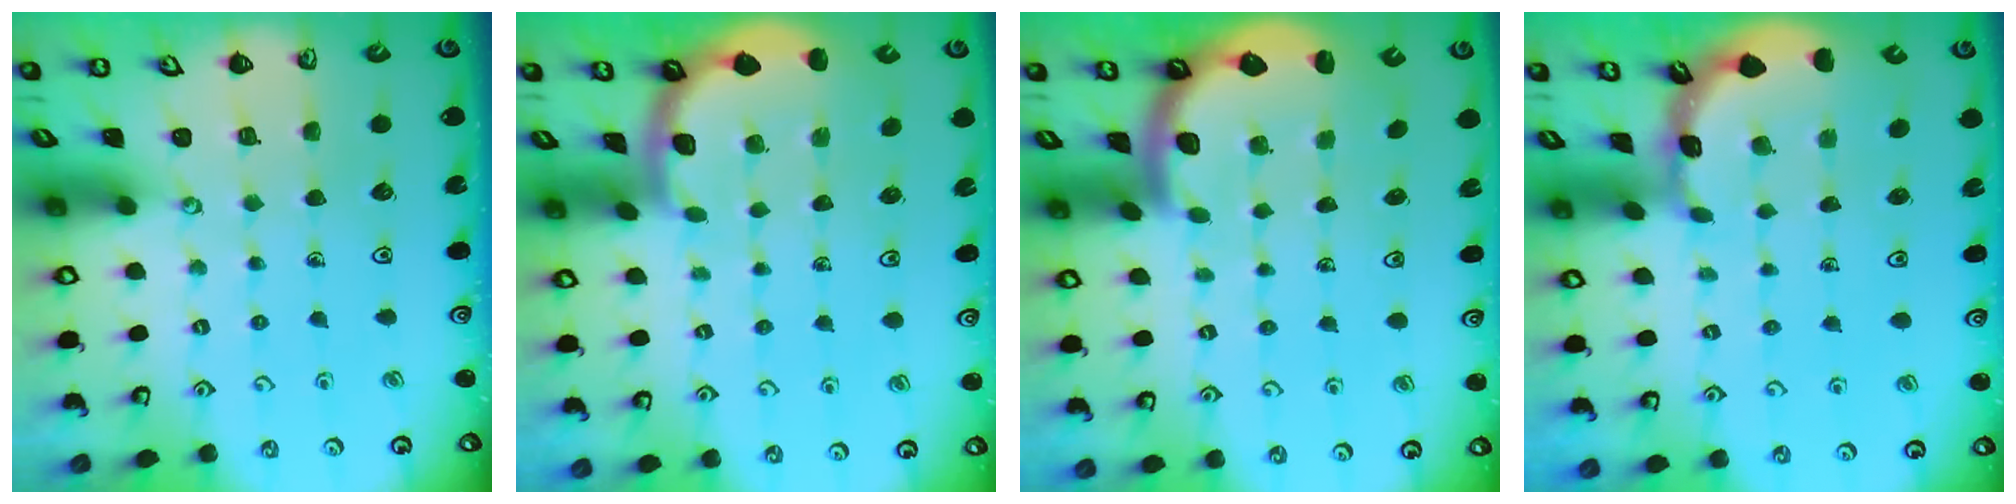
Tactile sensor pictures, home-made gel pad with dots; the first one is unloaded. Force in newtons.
{"total": 1.9, "press": 1.9, "slide": 0.0}
{"total": 2.4, "press": 2.3, "slide": 0.4}
{"total": 2.0, "press": 2.0, "slide": 0.1}